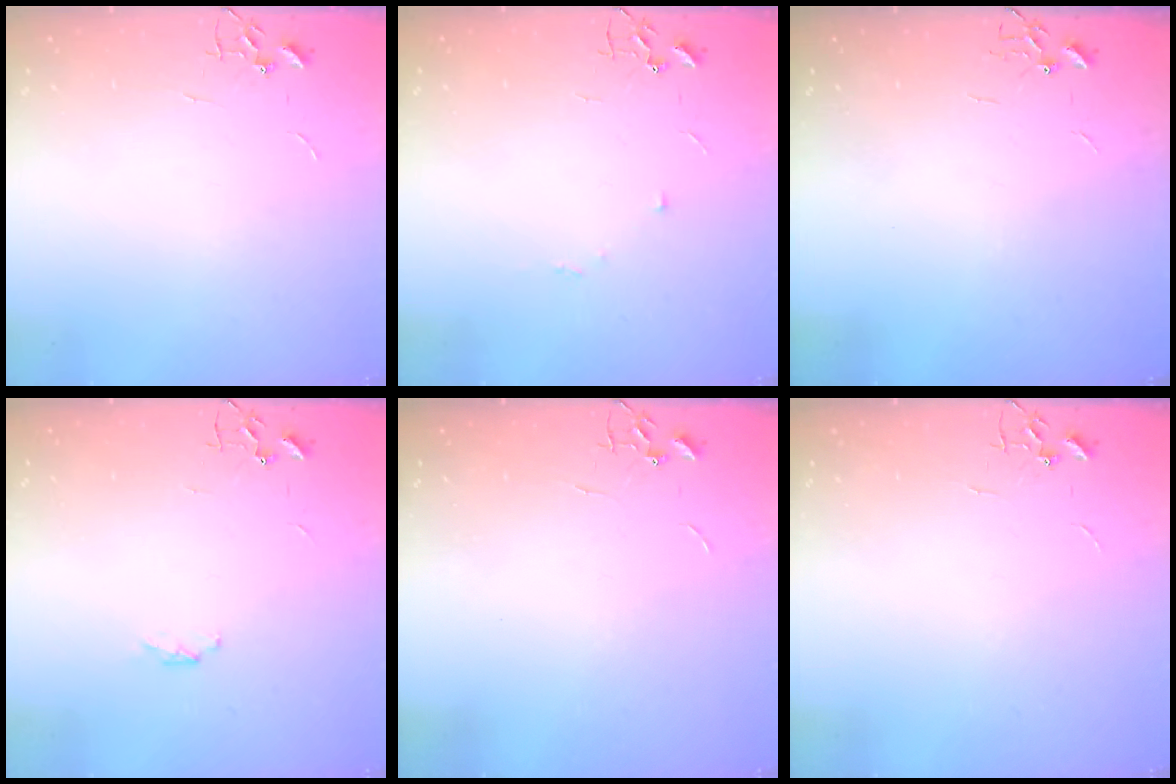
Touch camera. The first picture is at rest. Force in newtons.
{"total": 5.3, "press": 5.2, "slide": 0.7}
{"total": 0.0}
{"total": 3.5, "press": 3.4, "slide": 1.0}
{"total": 0.0}
{"total": 0.0}